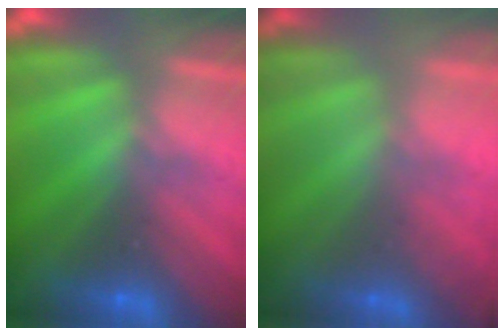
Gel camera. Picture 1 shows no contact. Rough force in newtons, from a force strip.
{"total": 2.0}